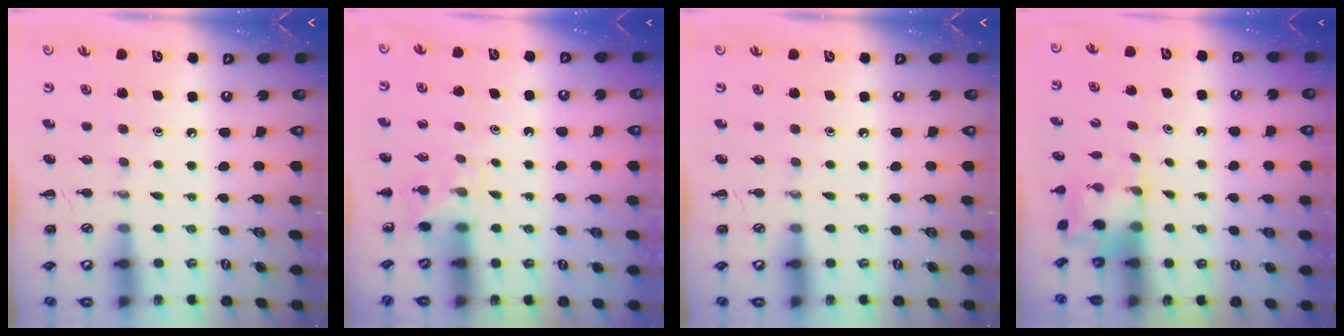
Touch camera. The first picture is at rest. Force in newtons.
{"total": 3.6, "press": 3.3, "slide": 1.3}
{"total": 0.0}
{"total": 2.0, "press": 1.9, "slide": 0.6}